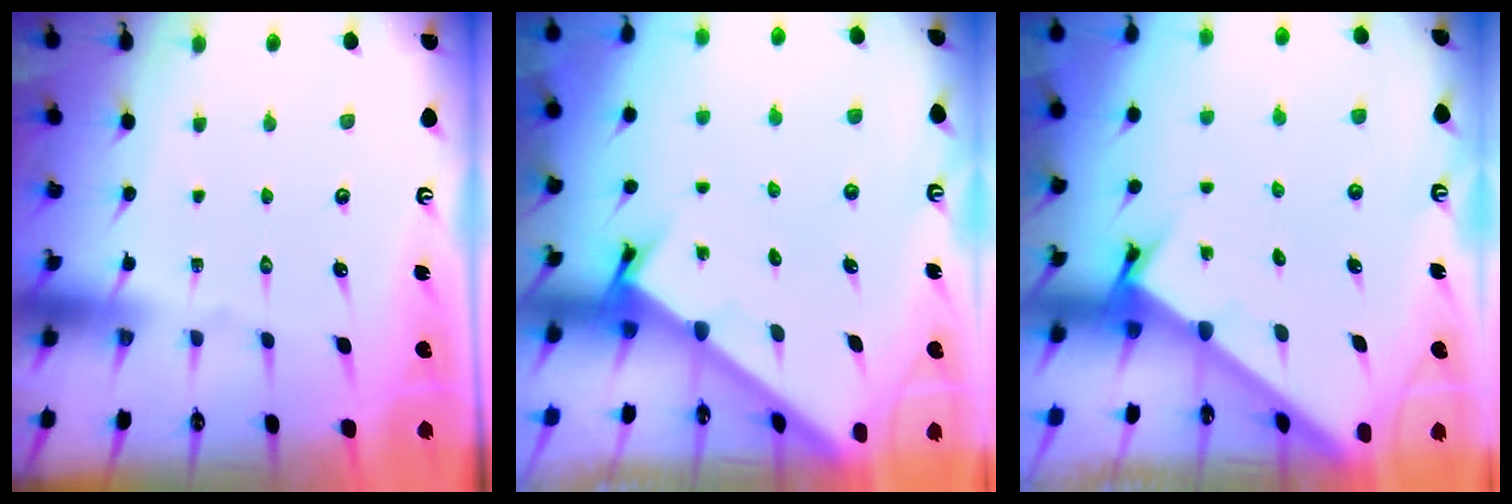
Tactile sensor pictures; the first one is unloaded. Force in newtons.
{"total": 1.9, "press": 1.9, "slide": 0.2}
{"total": 2.1, "press": 2.1, "slide": 0.2}